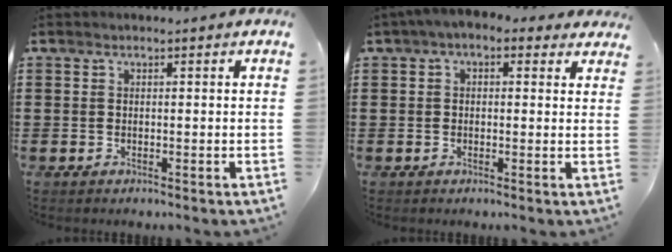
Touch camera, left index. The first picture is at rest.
{"total": 2.1, "force": [0.6, 1.4, 1.5], "torque": [-0.032, 0.007, 0.009]}